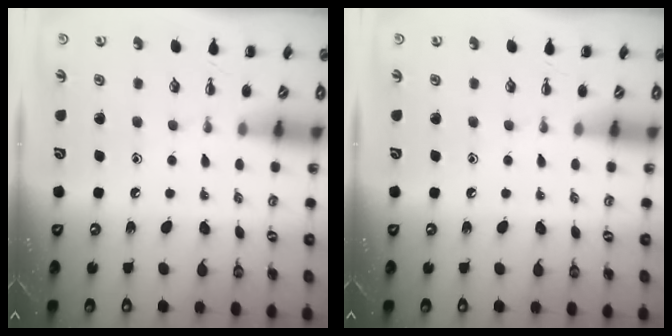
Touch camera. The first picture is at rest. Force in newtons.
{"total": 0.0}